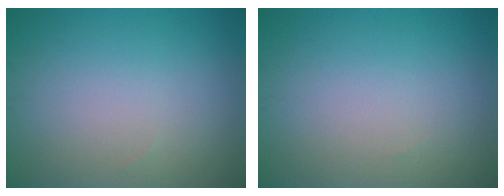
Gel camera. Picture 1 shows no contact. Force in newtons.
{"total": 0.0}